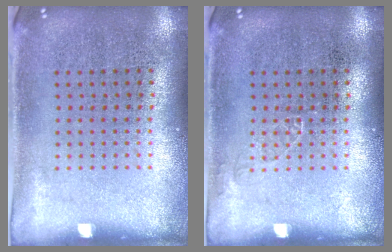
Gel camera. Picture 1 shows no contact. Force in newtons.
{"total": 0.6, "press": 0.6, "slide": 0.0}